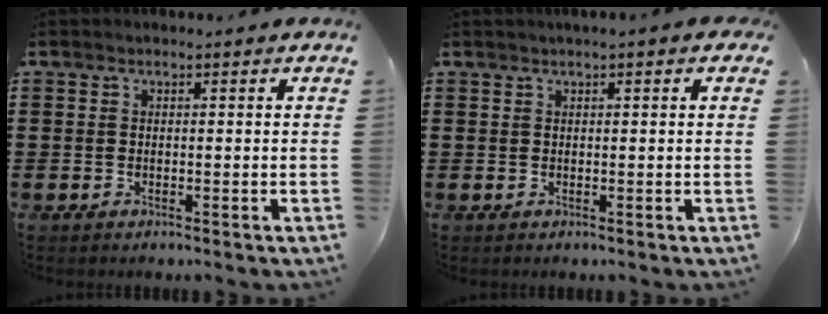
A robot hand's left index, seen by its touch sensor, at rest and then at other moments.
{"total": 1.1, "force": [0.6, -0.1, 0.9], "torque": [-0.017, 0.001, 0.011]}